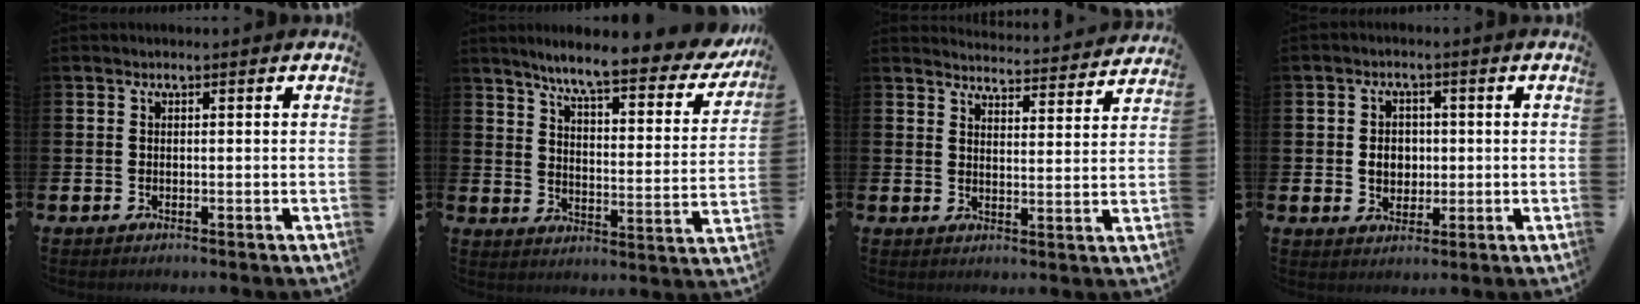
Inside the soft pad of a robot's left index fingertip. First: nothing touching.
{"total": 7.5, "force": [6.6, 0.7, 3.5], "torque": [-0.083, -0.054, 0.104]}
{"total": 4.1, "force": [4.1, 0.2, 0.1], "torque": [-0.010, -0.039, 0.069]}
{"total": 3.4, "force": [0.0, 2.9, 1.8], "torque": [-0.020, 0.002, -0.008]}